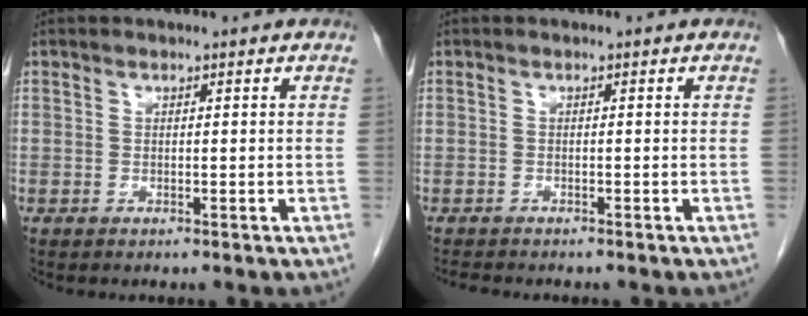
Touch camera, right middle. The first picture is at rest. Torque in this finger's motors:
{"motor_torque": [-0.01, 0.02, 0.00, 0.00]}